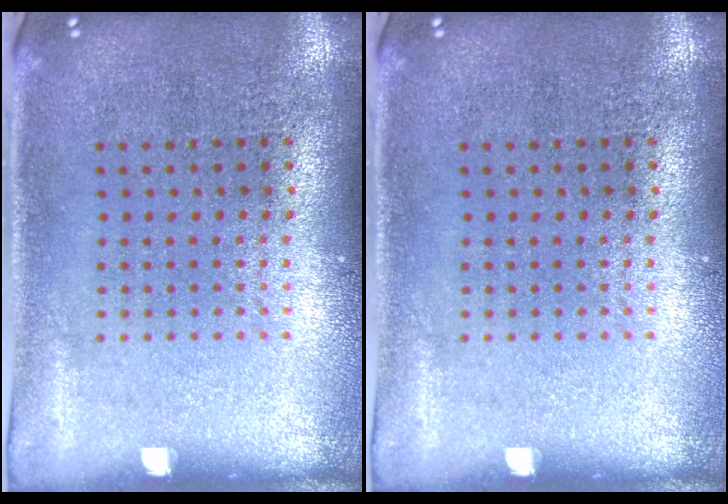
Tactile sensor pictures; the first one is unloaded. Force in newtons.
{"total": 0.0}